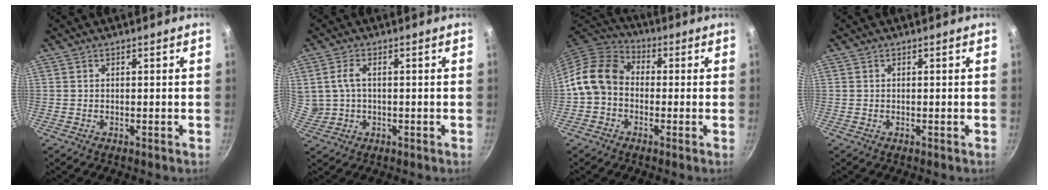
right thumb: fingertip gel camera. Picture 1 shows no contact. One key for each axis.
{"total": 5.0, "fx": 0.5, "fy": 3.4, "fz": 3.6, "tx": -0.073, "ty": 0.007, "tz": 0.017}
{"total": 10.2, "fx": -1.0, "fy": 8.2, "fz": 6.1, "tx": -0.087, "ty": 0.032, "tz": -0.041}
{"total": 0.0}